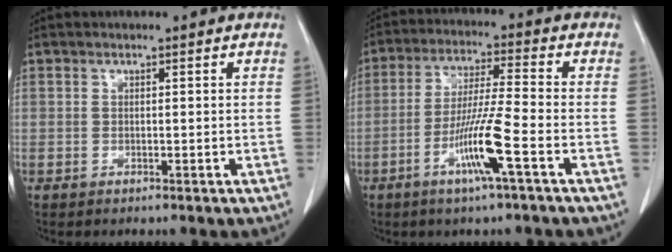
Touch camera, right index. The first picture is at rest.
{"total": 9.7, "force": [-4.0, -0.7, 8.8], "torque": [-0.171, -0.011, -0.080]}